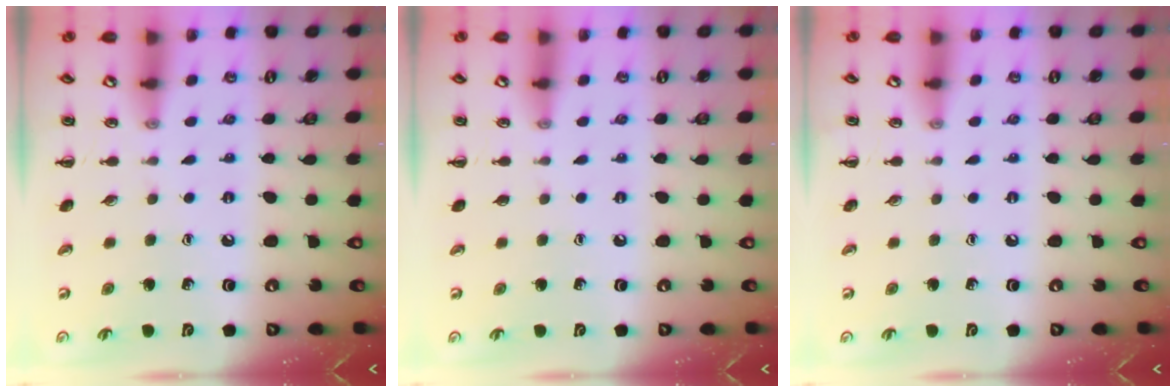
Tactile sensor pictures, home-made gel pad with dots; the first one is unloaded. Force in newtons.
{"total": 0.0}
{"total": 0.0}